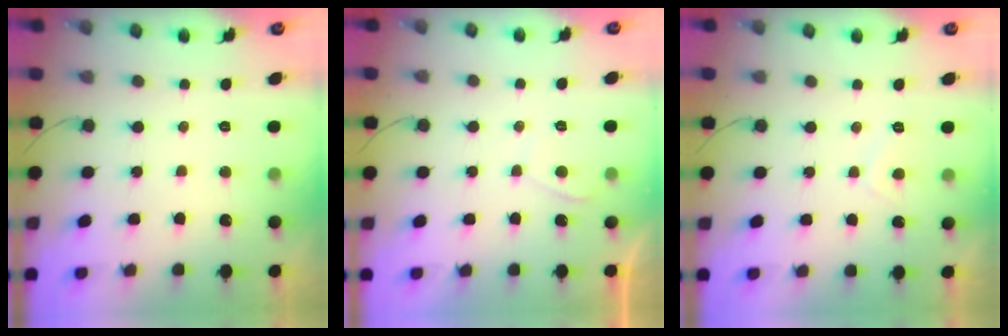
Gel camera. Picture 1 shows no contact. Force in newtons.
{"total": 0.8, "press": 0.7, "slide": 0.5}
{"total": 2.0, "press": 1.9, "slide": 0.6}